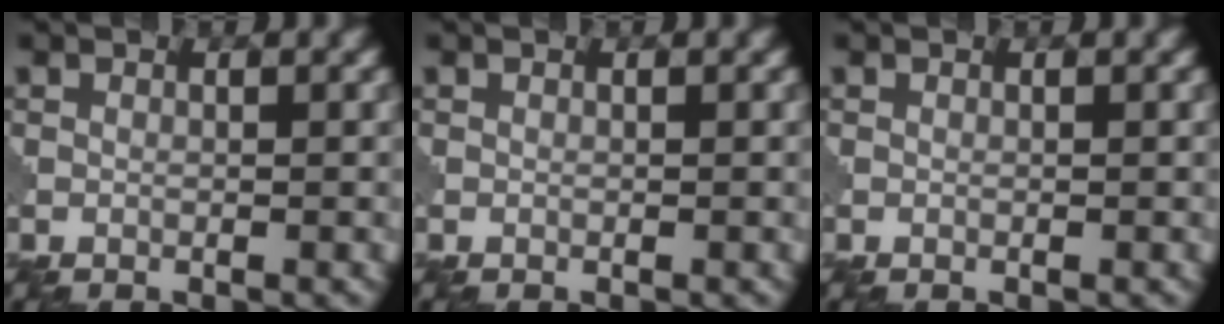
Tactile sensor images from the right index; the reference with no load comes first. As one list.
[{"total": 0.0}, {"total": 0.0}]